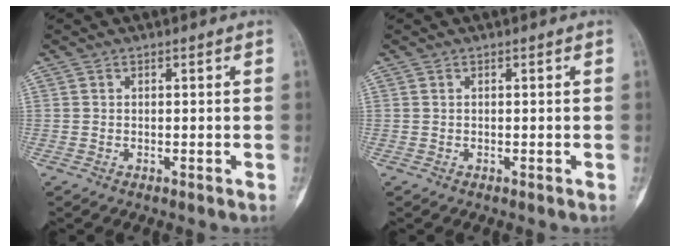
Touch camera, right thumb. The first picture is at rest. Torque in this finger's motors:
{"motor_torque": [0.31, -0.26, 0.00, 0.00, 0.02]}